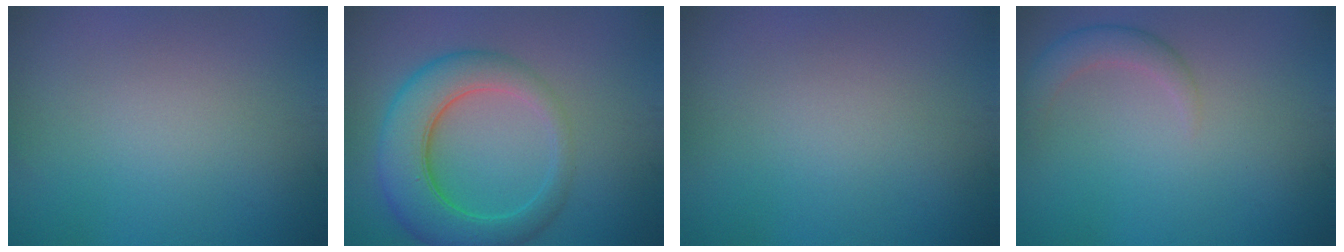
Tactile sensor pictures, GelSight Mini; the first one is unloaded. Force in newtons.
{"total": 6.9, "press": 6.9, "slide": 0.2}
{"total": 0.0}
{"total": 2.1, "press": 2.1, "slide": 0.2}